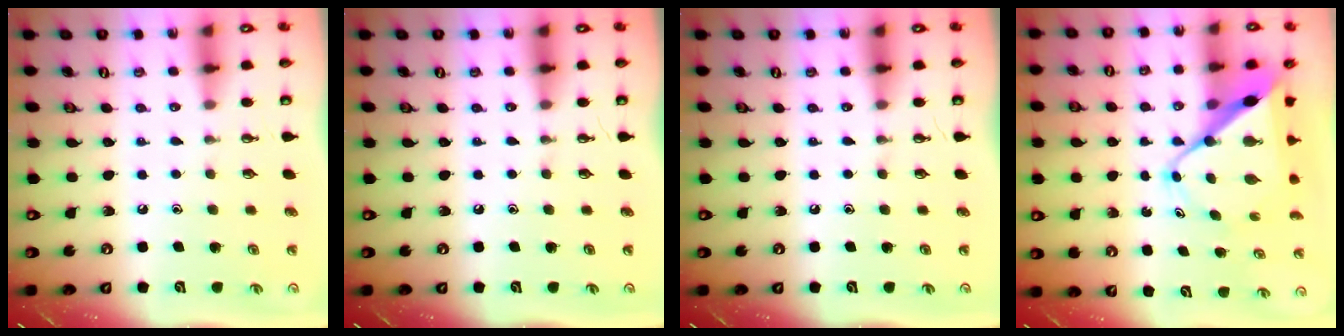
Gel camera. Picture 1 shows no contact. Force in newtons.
{"total": 0.0}
{"total": 0.0}
{"total": 12.1, "press": 12.1, "slide": 1.1}